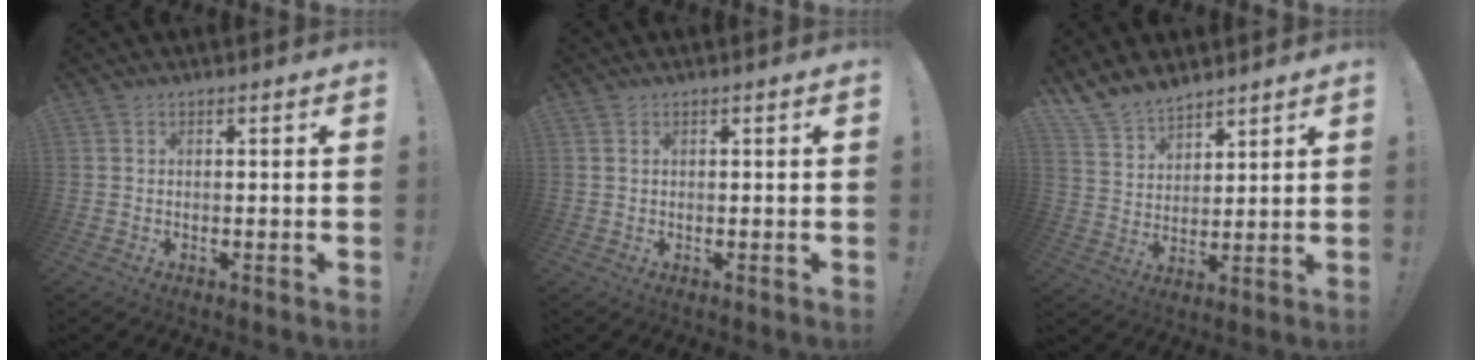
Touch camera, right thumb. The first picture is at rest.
{"total": 0.6, "force": [0.3, 0.4, 0.3], "torque": [-0.014, 0.003, 0.008]}
{"total": 9.2, "force": [8.1, 4.1, 1.5], "torque": [-0.042, -0.061, 0.160]}